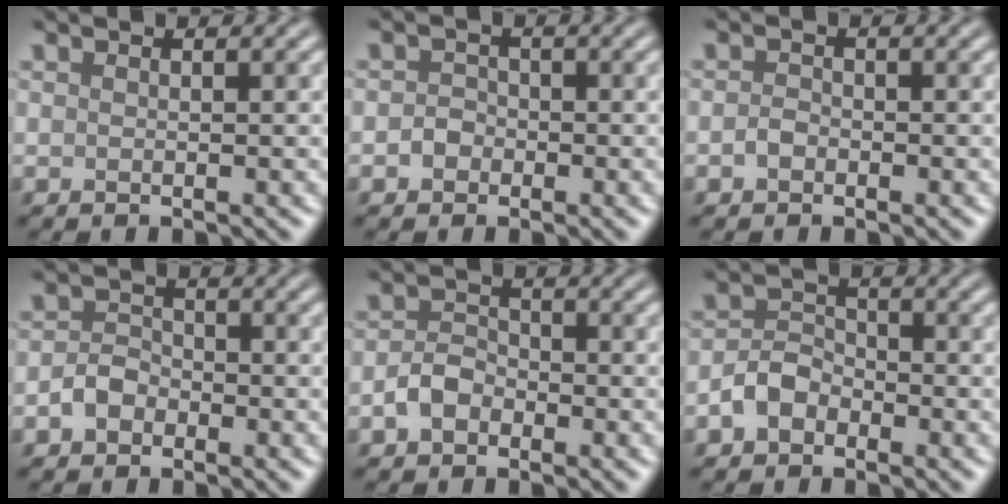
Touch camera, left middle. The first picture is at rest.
{"total": 1.5, "force": [-0.5, 1.3, 0.5], "torque": [-0.004, 0.002, -0.014]}
{"total": 1.0, "force": [-0.5, 0.8, 0.5], "torque": [-0.011, 0.000, -0.012]}
{"total": 2.0, "force": [-1.1, 1.5, 0.9], "torque": [-0.016, 0.006, -0.025]}
{"total": 2.3, "force": [-1.2, 1.6, 1.1], "torque": [-0.022, 0.006, -0.028]}
{"total": 2.6, "force": [-1.5, 1.8, 1.2], "torque": [-0.021, 0.010, -0.034]}